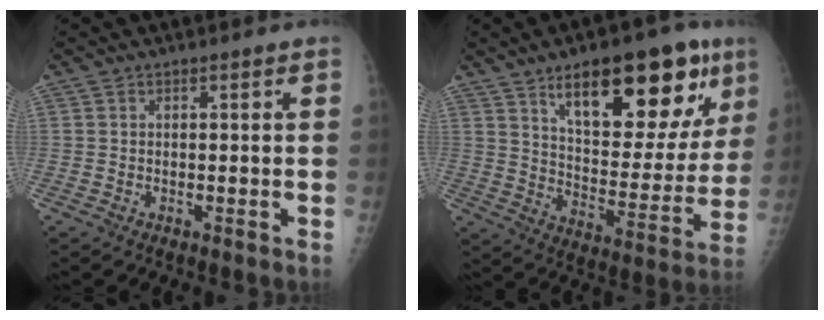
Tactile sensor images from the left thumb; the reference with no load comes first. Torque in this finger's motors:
{"motor_torque": [0.39, 0.68, 0.46, -0.25, 0.21]}